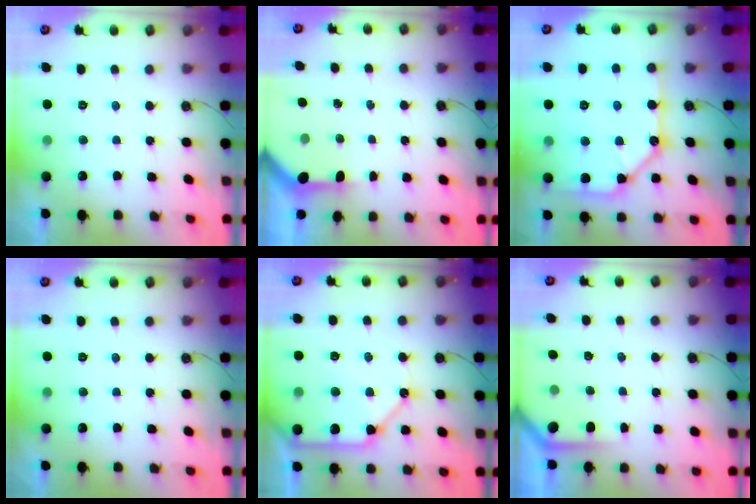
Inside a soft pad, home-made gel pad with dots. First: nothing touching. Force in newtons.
{"total": 3.2, "press": 3.2, "slide": 0.2}
{"total": 17.3, "press": 17.2, "slide": 1.8}
{"total": 0.0}
{"total": 13.8, "press": 13.7, "slide": 1.8}
{"total": 2.4, "press": 2.4, "slide": 0.2}